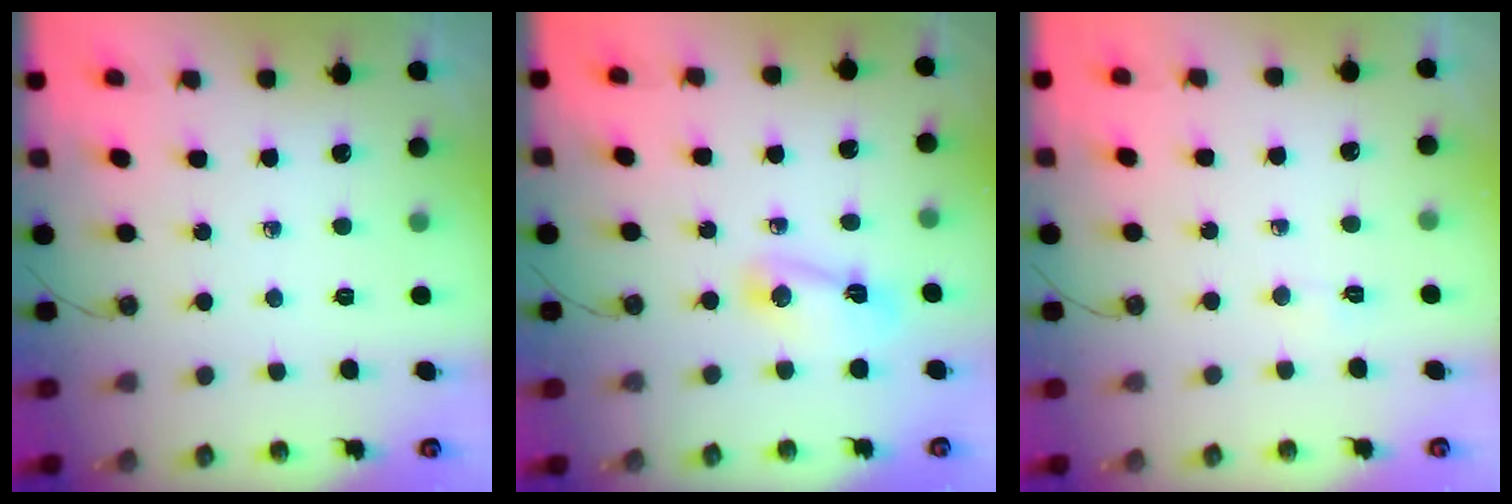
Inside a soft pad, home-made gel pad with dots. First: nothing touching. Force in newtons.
{"total": 4.4, "press": 4.3, "slide": 0.8}
{"total": 2.5, "press": 2.5, "slide": 0.3}